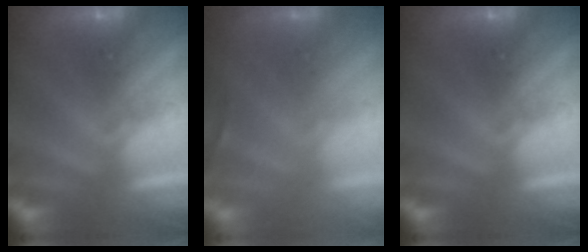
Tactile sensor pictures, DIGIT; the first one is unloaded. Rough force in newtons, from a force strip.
{"total": 2.4}
{"total": 0.0}